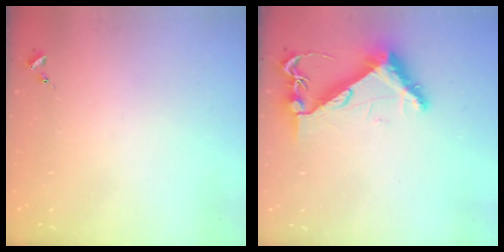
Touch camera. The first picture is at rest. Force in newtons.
{"total": 8.3, "press": 8.2, "slide": 1.0}